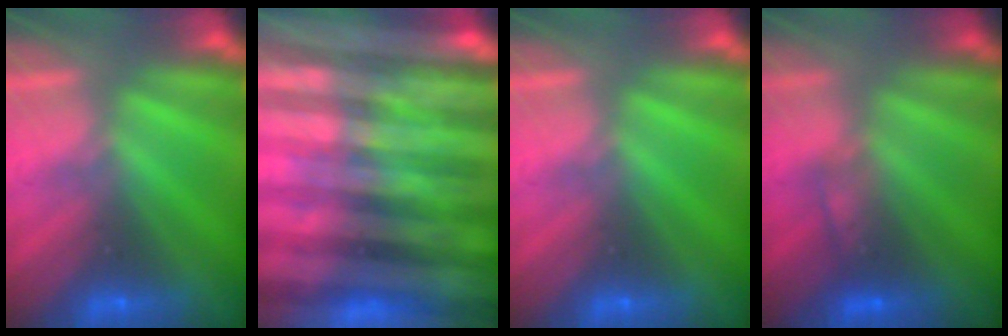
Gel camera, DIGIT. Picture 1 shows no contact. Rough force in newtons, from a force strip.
{"total": 9.1}
{"total": 0.0}
{"total": 2.3}